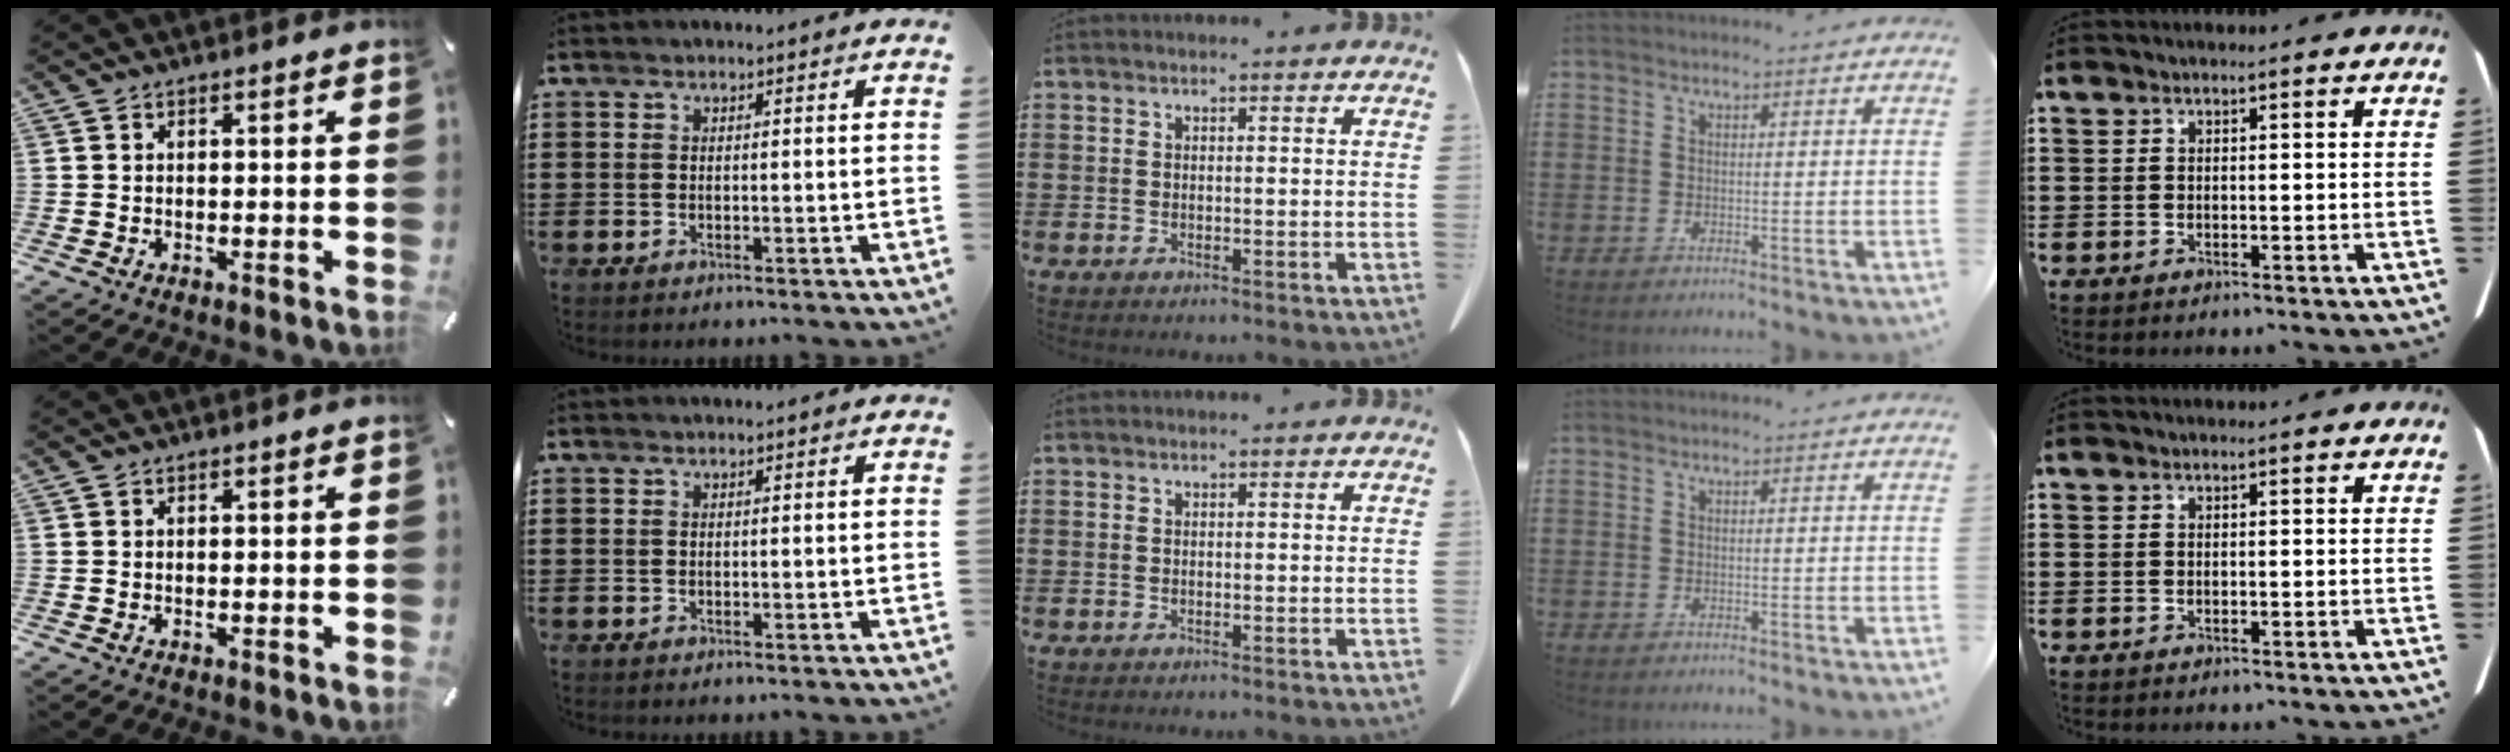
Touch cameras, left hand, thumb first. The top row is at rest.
{}